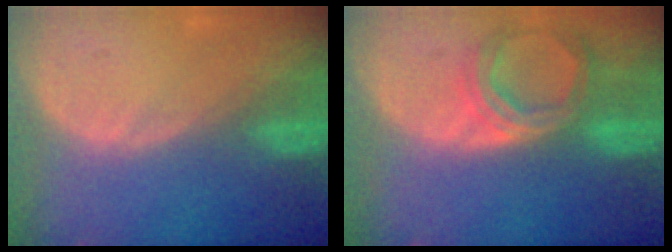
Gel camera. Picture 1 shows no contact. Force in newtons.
{"total": 6.9, "press": 6.3, "slide": 2.6}